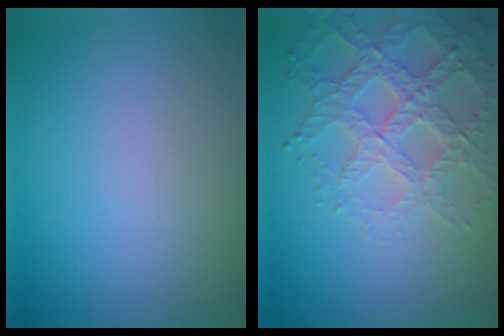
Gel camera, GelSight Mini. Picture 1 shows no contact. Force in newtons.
{"total": 5.1, "press": 4.3, "slide": 2.7}